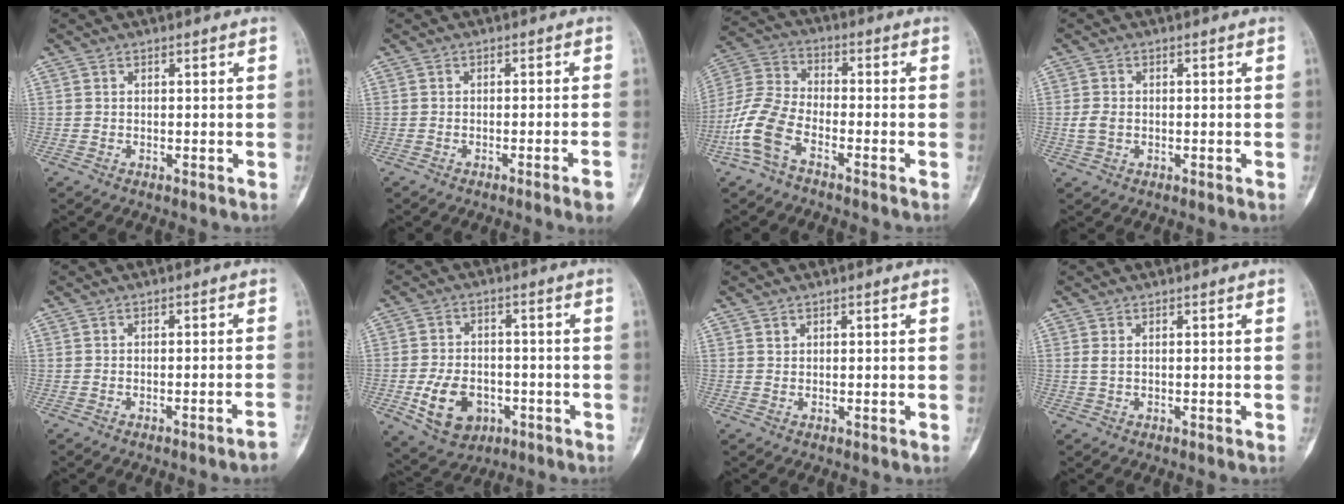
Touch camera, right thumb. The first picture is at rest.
{"total": 3.9, "force": [-2.3, -0.3, 3.2], "torque": [-0.047, 0.007, -0.032]}
{"total": 10.1, "force": [-5.0, 5.0, 7.3], "torque": [-0.168, 0.026, -0.108]}
{"total": 2.6, "force": [-0.3, 1.9, 1.8], "torque": [-0.040, 0.004, -0.006]}
{"total": 2.4, "force": [-1.8, -0.5, 1.5], "torque": [-0.029, 0.018, -0.020]}
{"total": 10.3, "force": [-3.3, 7.4, 6.4], "torque": [-0.091, 0.015, -0.044]}
{"total": 0.6, "force": [0.5, 0.4, 0.1], "torque": [0.004, -0.003, 0.008]}
{"total": 1.0, "force": [0.4, 0.5, 0.8], "torque": [-0.023, 0.004, 0.012]}